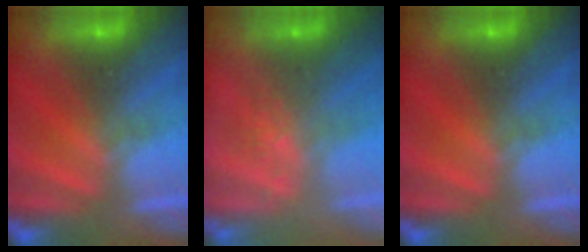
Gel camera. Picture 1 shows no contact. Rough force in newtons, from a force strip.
{"total": 2.7}
{"total": 0.0}